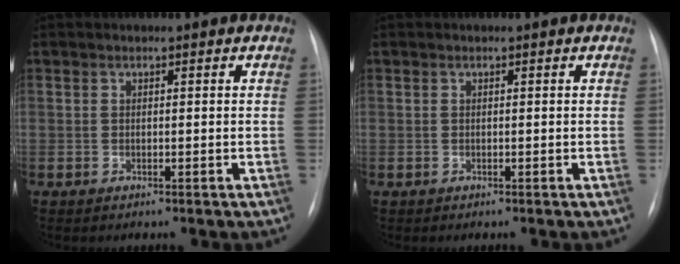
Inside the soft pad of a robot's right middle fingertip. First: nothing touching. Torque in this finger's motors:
{"motor_torque": [0.13, -0.10, 0.09, 0.02]}